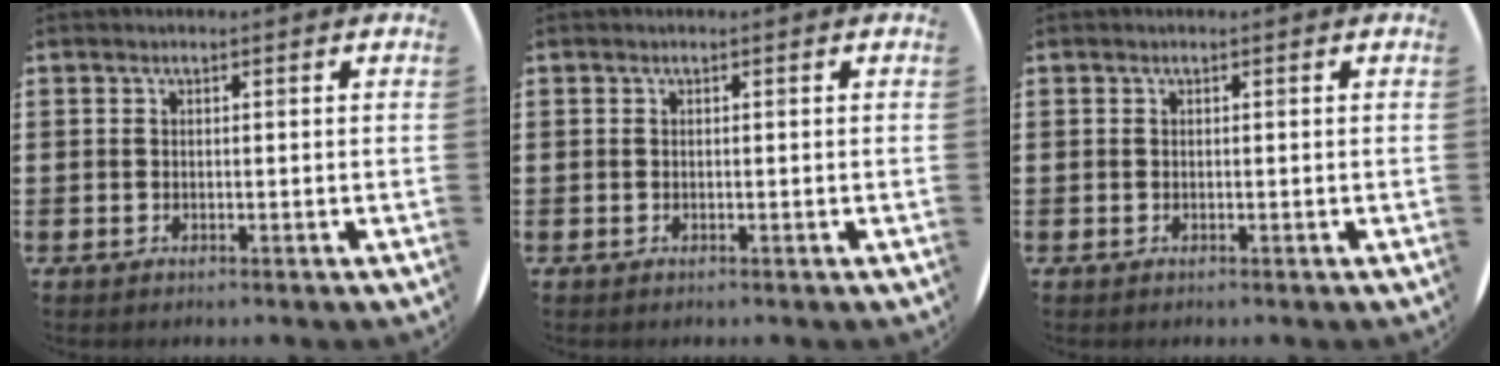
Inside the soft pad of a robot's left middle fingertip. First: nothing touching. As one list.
[{"total": 0.0}, {"total": 0.0}]